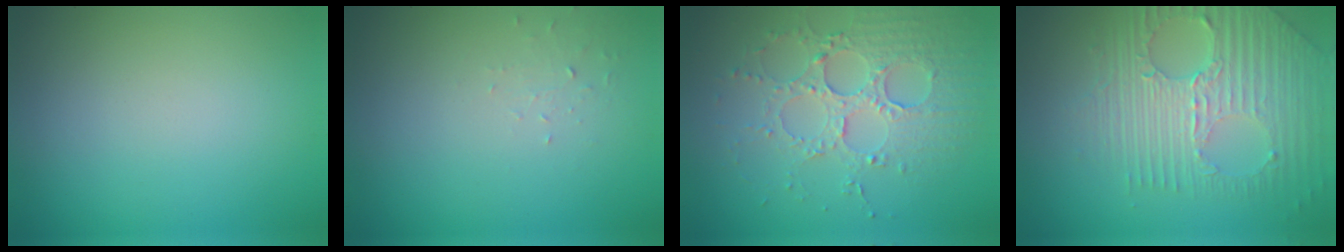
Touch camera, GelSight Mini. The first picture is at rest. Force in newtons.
{"total": 0.6, "press": 0.3, "slide": 0.6}
{"total": 3.9, "press": 3.7, "slide": 1.3}
{"total": 7.1, "press": 4.8, "slide": 5.2}